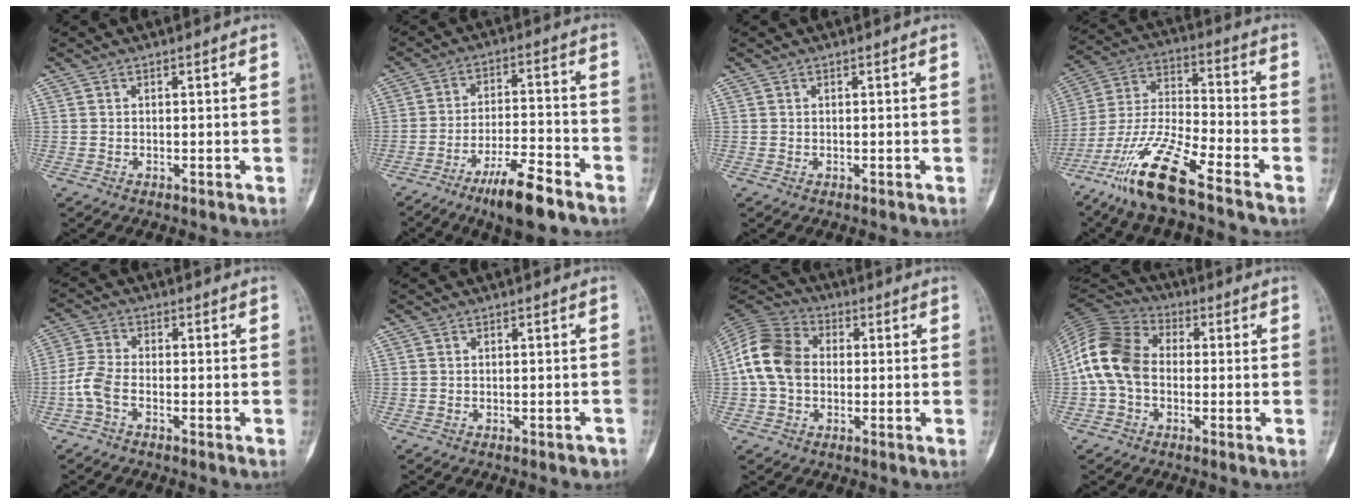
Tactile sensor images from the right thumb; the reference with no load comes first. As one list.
[{"total": 11.1, "force": [-7.5, 2.5, 7.7], "torque": [-0.133, 0.047, -0.126]}, {"total": 0.0}, {"total": 16.3, "force": [-10.9, 2.8, 11.8], "torque": [-0.243, 0.049, -0.207]}, {"total": 4.8, "force": [-2.0, 2.3, 3.7], "torque": [-0.091, 0.013, -0.051]}, {"total": 1.1, "force": [-0.7, 0.6, 0.6], "torque": [-0.009, 0.006, -0.006]}, {"total": 12.0, "force": [0.1, 9.3, 7.7], "torque": [-0.141, 0.029, -0.009]}, {"total": 13.1, "force": [-0.8, 9.6, 8.9], "torque": [-0.173, 0.032, -0.030]}]